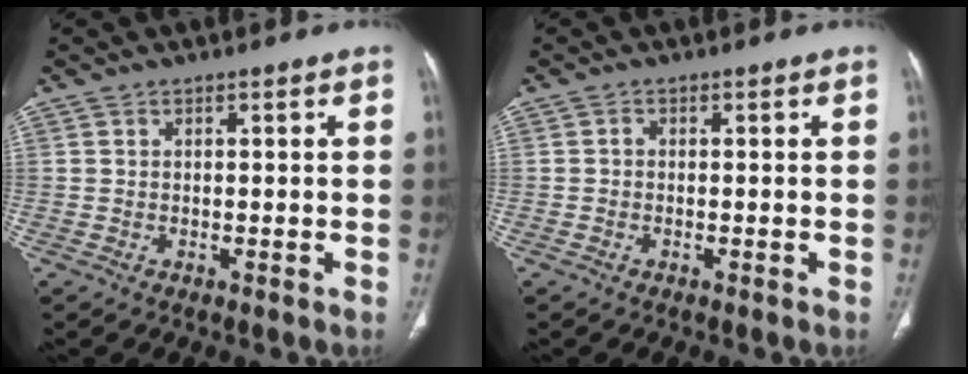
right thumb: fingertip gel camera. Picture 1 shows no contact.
{"total": 0.6, "force": [-0.1, 0.4, 0.4], "torque": [-0.005, 0.002, -0.007]}